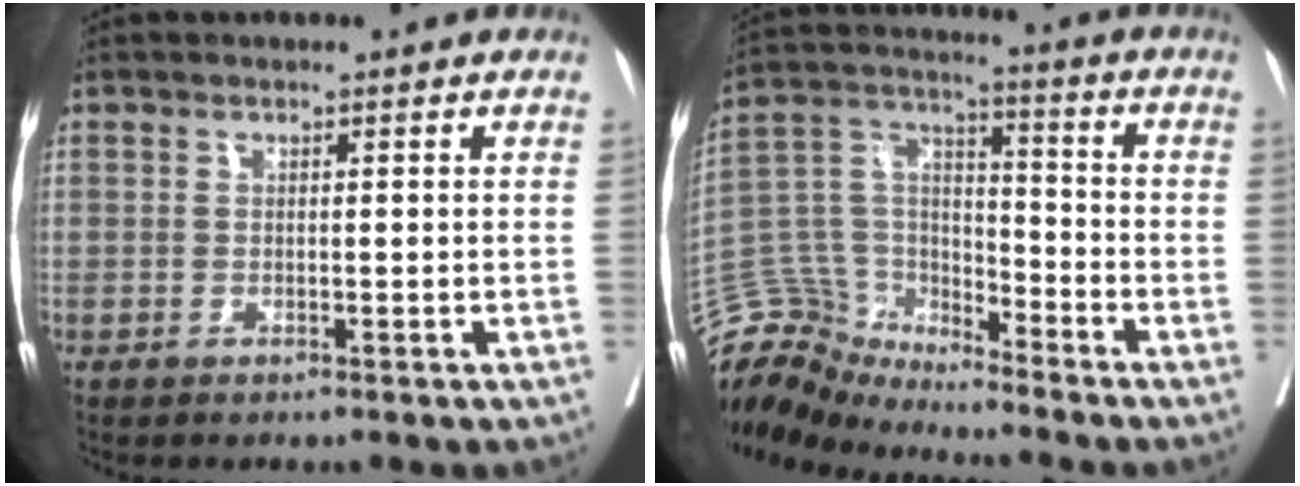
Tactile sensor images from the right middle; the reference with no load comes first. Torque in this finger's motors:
{"motor_torque": [-0.03, -0.02, -0.05, -0.09]}